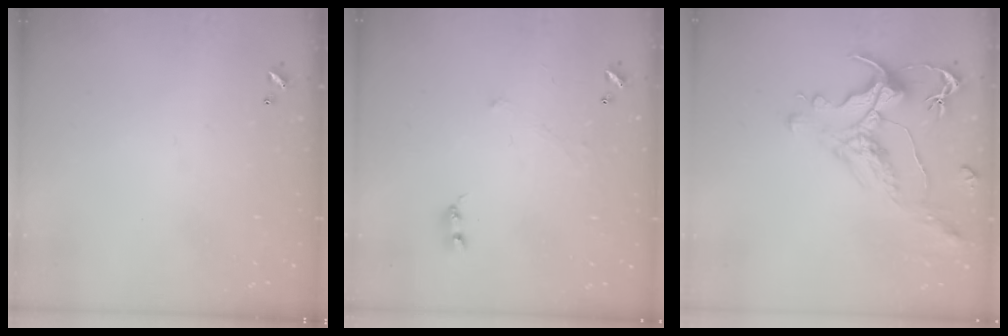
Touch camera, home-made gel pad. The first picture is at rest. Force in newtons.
{"total": 0.0}
{"total": 1.4, "press": 0.2, "slide": 1.4}